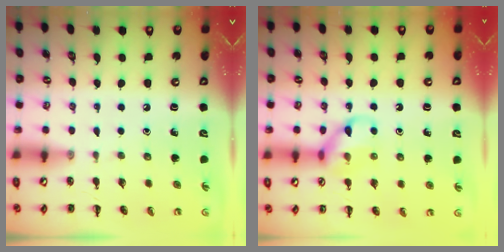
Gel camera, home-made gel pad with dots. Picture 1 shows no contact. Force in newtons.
{"total": 11.0, "press": 11.0, "slide": 1.2}